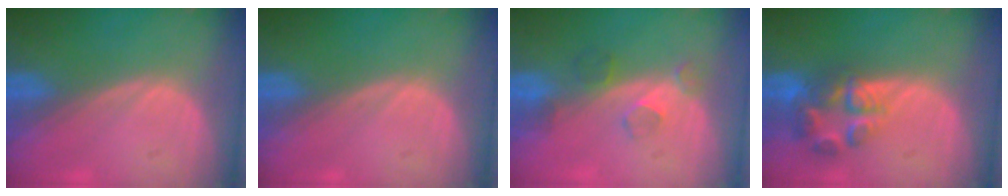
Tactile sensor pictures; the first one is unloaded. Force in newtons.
{"total": 0.0}
{"total": 3.6, "press": 3.2, "slide": 1.7}
{"total": 7.0, "press": 5.9, "slide": 3.6}